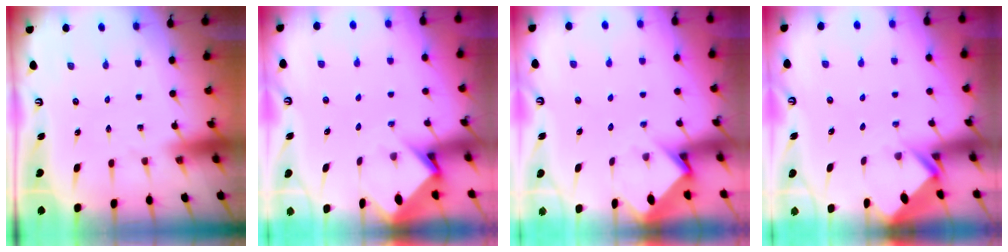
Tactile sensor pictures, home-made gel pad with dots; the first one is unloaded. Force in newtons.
{"total": 3.7, "press": 3.7, "slide": 0.2}
{"total": 3.6, "press": 3.6, "slide": 0.2}
{"total": 2.7, "press": 2.7, "slide": 0.2}